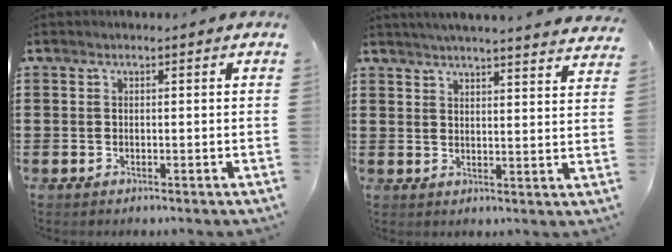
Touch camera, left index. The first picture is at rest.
{"total": 4.0, "force": [3.9, -0.8, 0.8], "torque": [-0.030, -0.022, 0.068]}